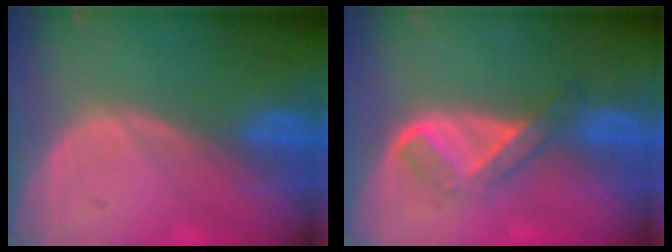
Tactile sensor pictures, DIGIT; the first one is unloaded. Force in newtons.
{"total": 5.4, "press": 4.5, "slide": 3.0}